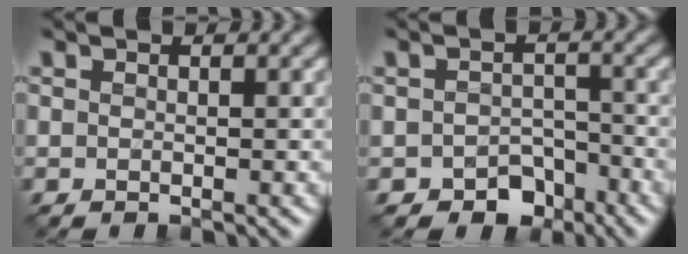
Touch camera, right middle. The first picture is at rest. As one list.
[{"total": 3.2, "force": [-2.1, 2.1, 1.2], "torque": [-0.012, -0.002, -0.032]}]